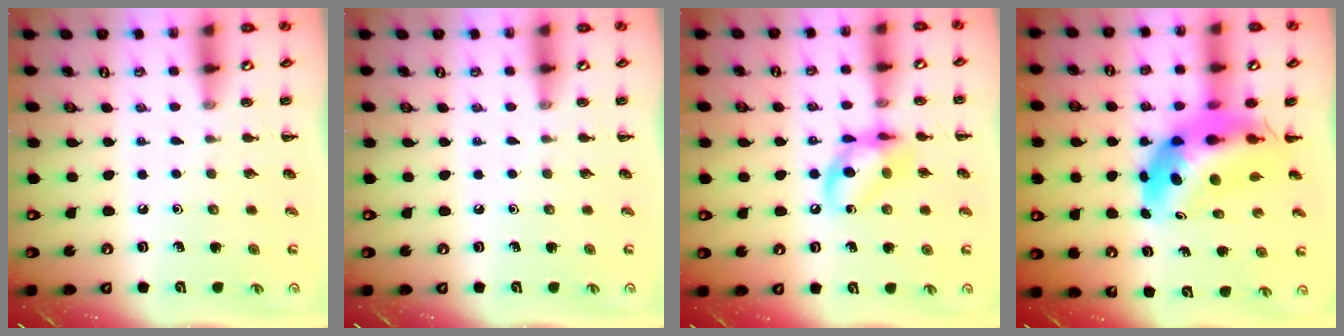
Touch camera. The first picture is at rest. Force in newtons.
{"total": 0.0}
{"total": 12.6, "press": 12.4, "slide": 2.2}
{"total": 9.8, "press": 9.3, "slide": 3.3}